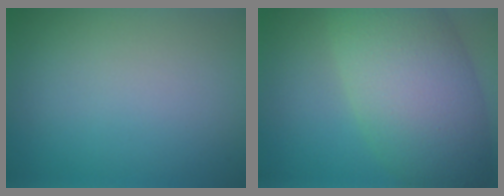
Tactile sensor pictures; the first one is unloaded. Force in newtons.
{"total": 11.0, "press": 10.9, "slide": 0.4}